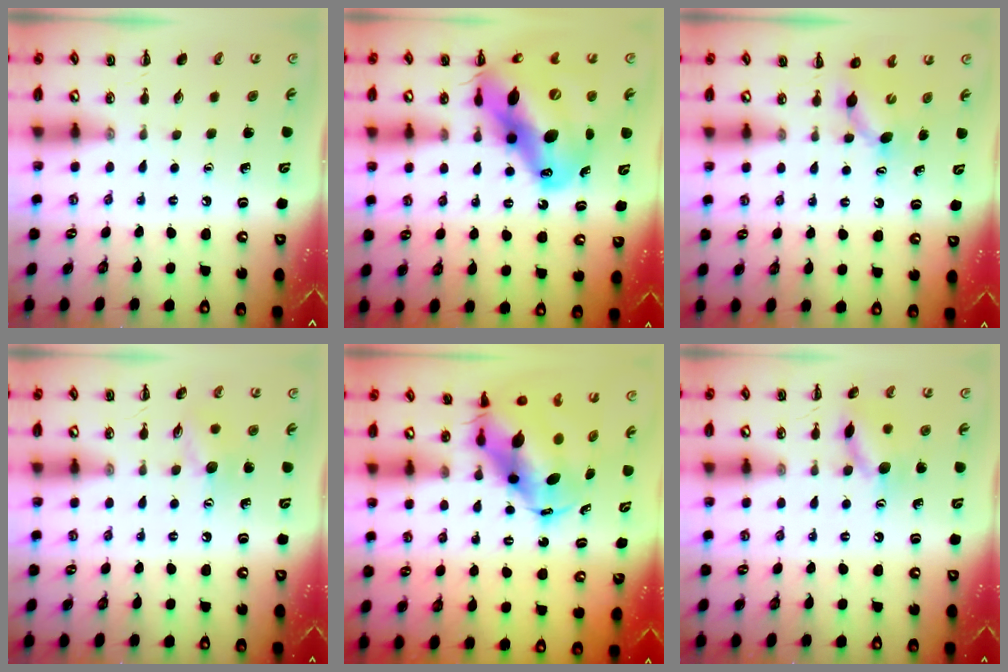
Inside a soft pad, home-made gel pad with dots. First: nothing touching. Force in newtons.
{"total": 22.3, "press": 21.4, "slide": 6.3}
{"total": 4.6, "press": 4.4, "slide": 1.2}
{"total": 8.2, "press": 8.1, "slide": 1.3}
{"total": 8.9, "press": 8.6, "slide": 2.1}
{"total": 10.9, "press": 10.8, "slide": 0.7}